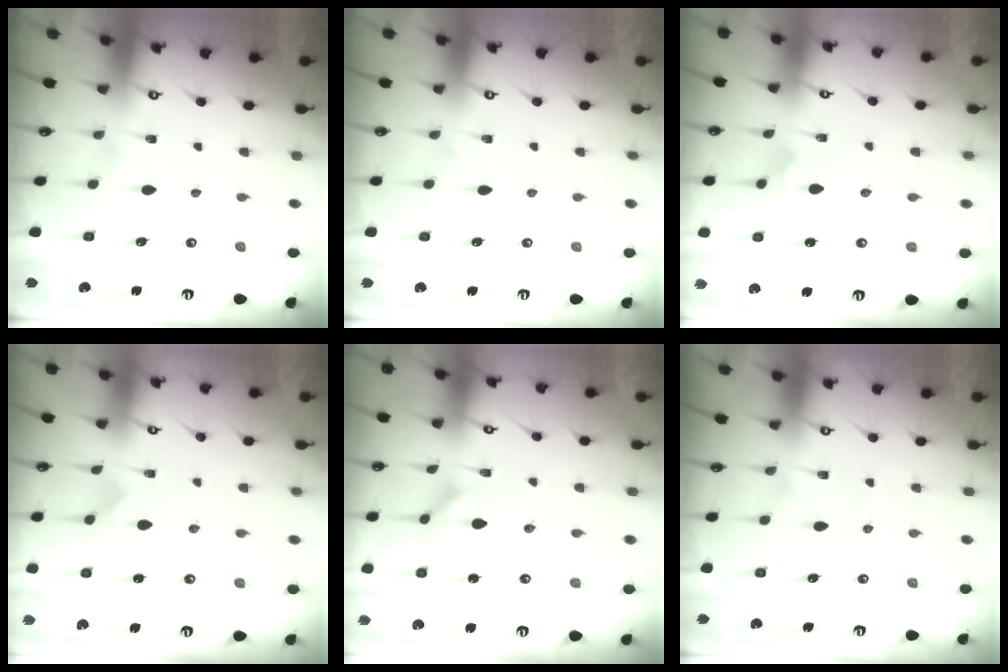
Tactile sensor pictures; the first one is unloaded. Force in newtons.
{"total": 0.0}
{"total": 2.2, "press": 2.2, "slide": 0.1}
{"total": 2.3, "press": 2.3, "slide": 0.2}
{"total": 2.1, "press": 2.1, "slide": 0.3}
{"total": 0.0}